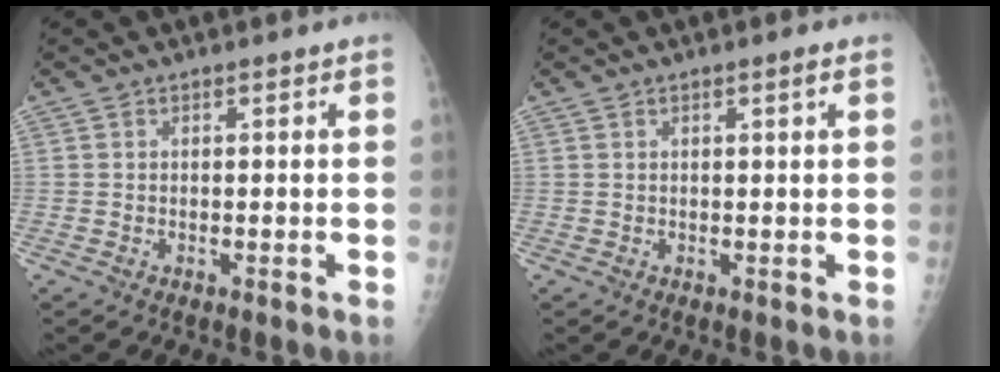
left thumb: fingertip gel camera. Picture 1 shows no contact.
{"total": 1.1, "force": [0.5, 0.0, 0.9], "torque": [-0.016, -0.001, 0.008]}